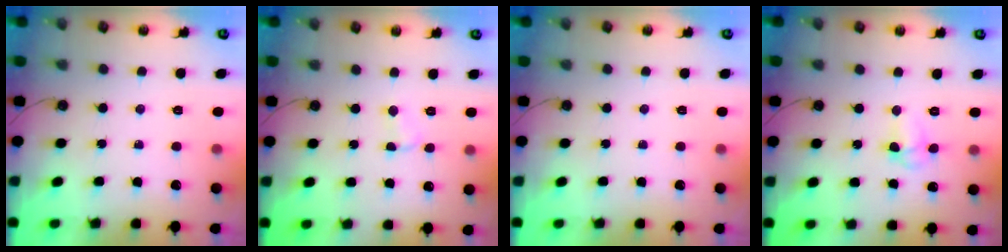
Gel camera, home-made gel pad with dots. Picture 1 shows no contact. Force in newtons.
{"total": 2.6, "press": 2.6, "slide": 0.3}
{"total": 0.0}
{"total": 4.5, "press": 4.5, "slide": 0.8}